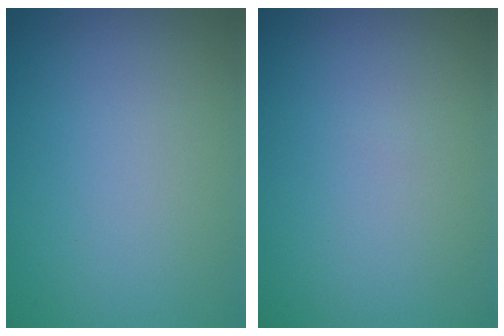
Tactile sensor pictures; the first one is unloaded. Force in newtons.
{"total": 0.0}